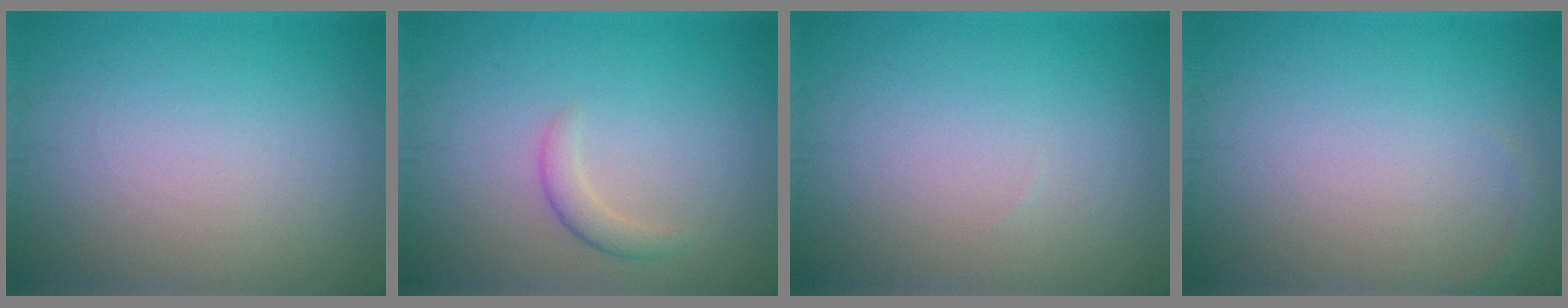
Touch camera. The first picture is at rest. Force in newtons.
{"total": 1.7, "press": 1.7, "slide": 0.1}
{"total": 0.0}
{"total": 0.6, "press": 0.6, "slide": 0.1}